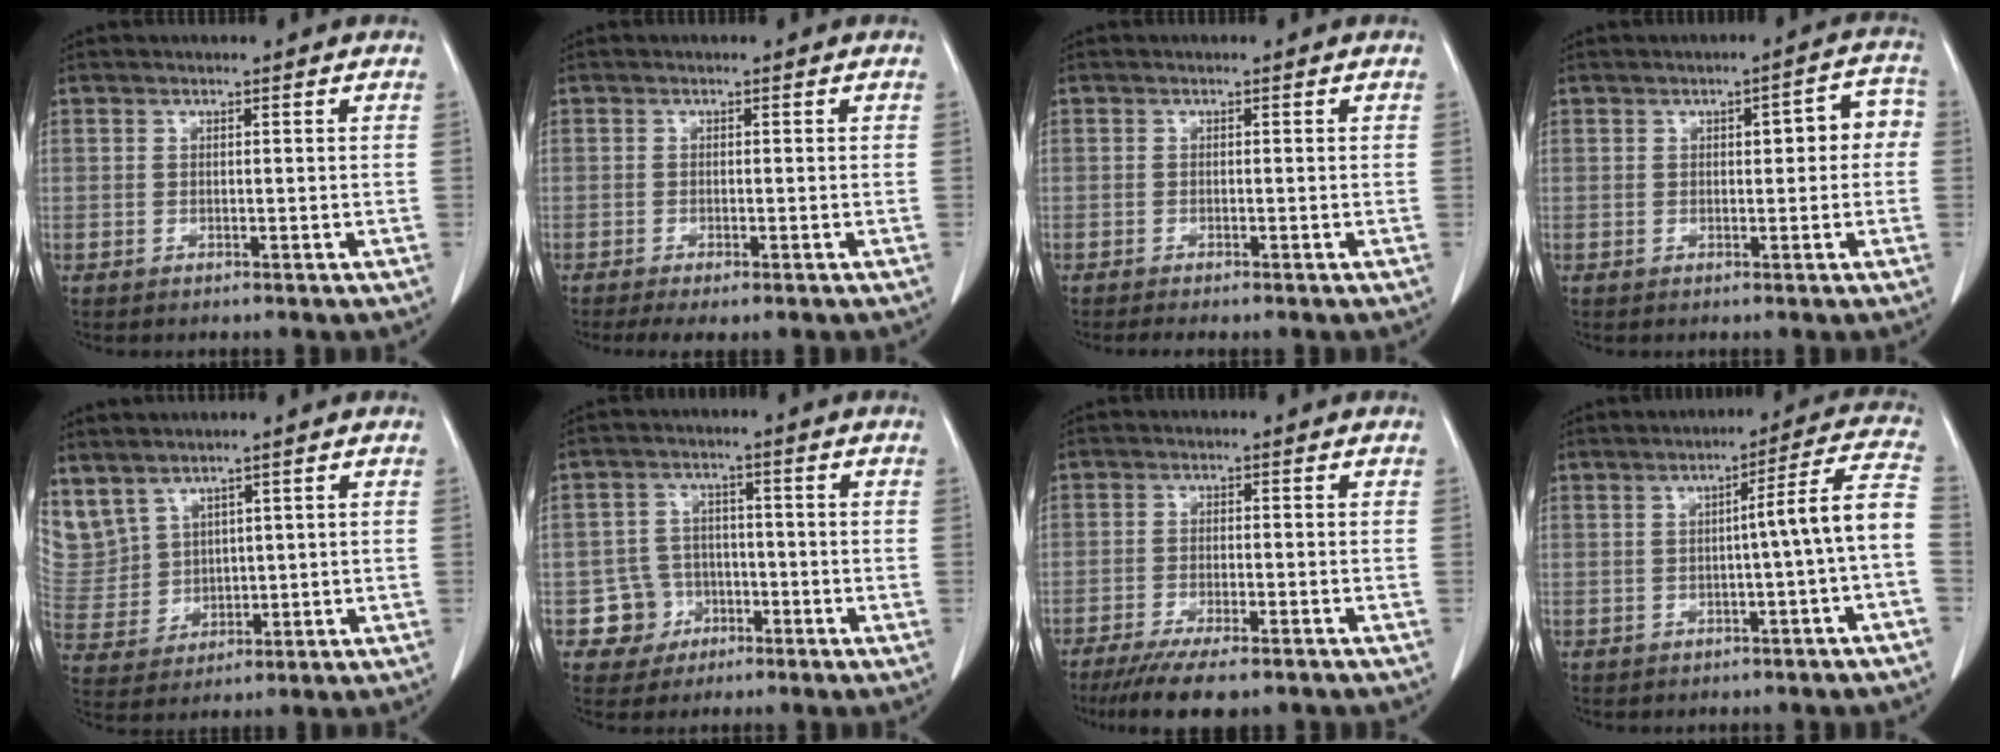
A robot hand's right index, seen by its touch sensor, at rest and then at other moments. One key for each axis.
{"total": 3.2, "fx": -2.0, "fy": 0.9, "fz": 2.3, "tx": -0.040, "ty": -0.010, "tz": -0.032}
{"total": 1.0, "fx": -0.8, "fy": 0.1, "fz": 0.6, "tx": -0.009, "ty": -0.002, "tz": -0.014}
{"total": 5.7, "fx": 0.8, "fy": 2.2, "fz": 5.2, "tx": -0.054, "ty": 0.033, "tz": 0.006}
{"total": 11.4, "fx": 6.3, "fy": 8.7, "fz": 3.7, "tx": -0.131, "ty": 0.029, "tz": 0.160}
{"total": 5.6, "fx": -2.2, "fy": 5.2, "fz": 0.0, "tx": 0.009, "ty": 0.017, "tz": -0.035}
{"total": 10.6, "fx": -8.4, "fy": 2.1, "fz": 6.2, "tx": -0.086, "ty": -0.015, "tz": -0.126}
{"total": 7.6, "fx": -1.3, "fy": -0.8, "fz": 7.5, "tx": -0.091, "ty": 0.022, "tz": -0.021}